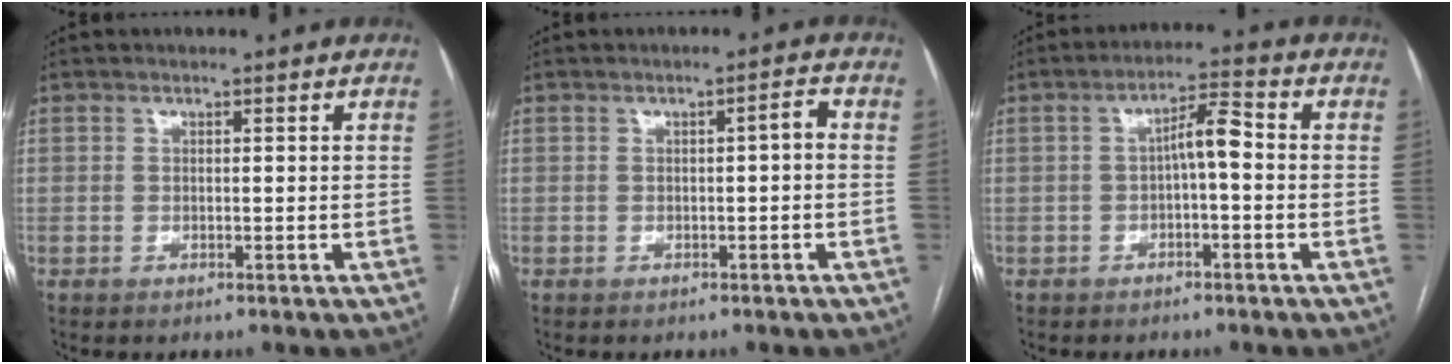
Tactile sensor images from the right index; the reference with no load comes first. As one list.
[{"total": 1.8, "force": [-0.2, 0.3, 1.8], "torque": [-0.023, 0.006, -0.004]}, {"total": 4.7, "force": [-0.3, 1.0, 4.6], "torque": [-0.074, 0.021, -0.006]}]